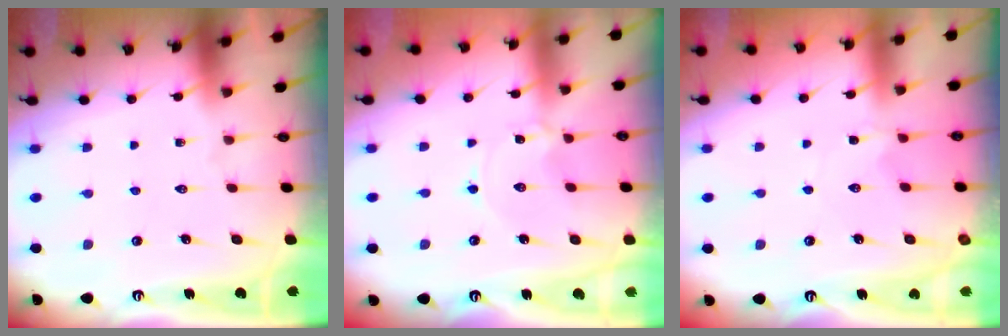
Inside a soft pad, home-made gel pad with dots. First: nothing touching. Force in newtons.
{"total": 0.0}
{"total": 2.1, "press": 2.1, "slide": 0.2}